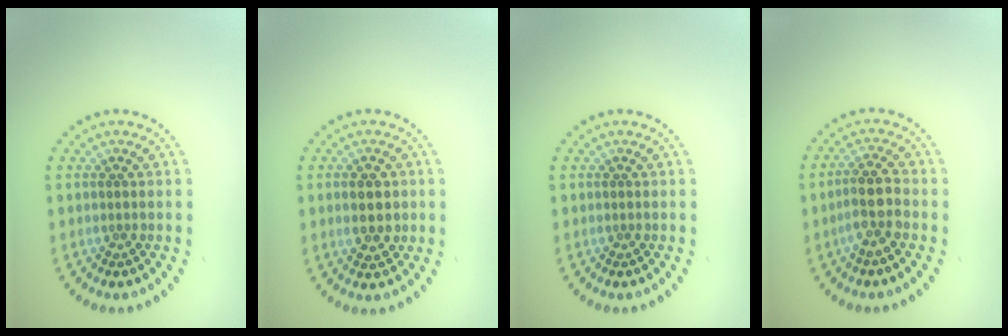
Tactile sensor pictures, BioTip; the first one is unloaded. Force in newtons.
{"total": 2.6, "press": 2.6, "slide": 0.0}
{"total": 0.0}
{"total": 2.8, "press": 2.5, "slide": 1.3}